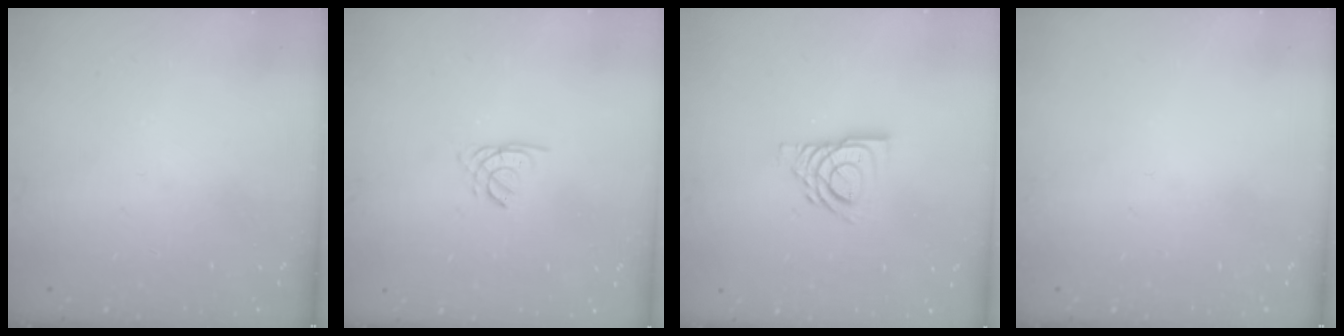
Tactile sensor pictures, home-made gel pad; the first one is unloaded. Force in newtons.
{"total": 1.6, "press": 1.5, "slide": 0.4}
{"total": 11.3, "press": 11.3, "slide": 1.3}
{"total": 0.0}